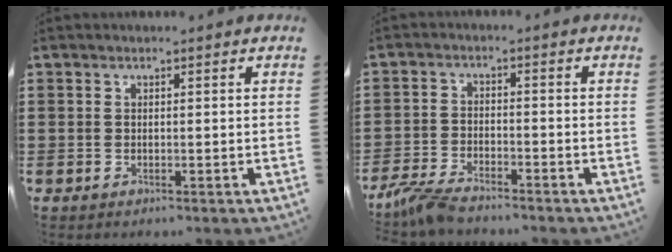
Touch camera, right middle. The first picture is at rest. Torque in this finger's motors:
{"motor_torque": [1.54, -0.60, 0.50, 0.16]}